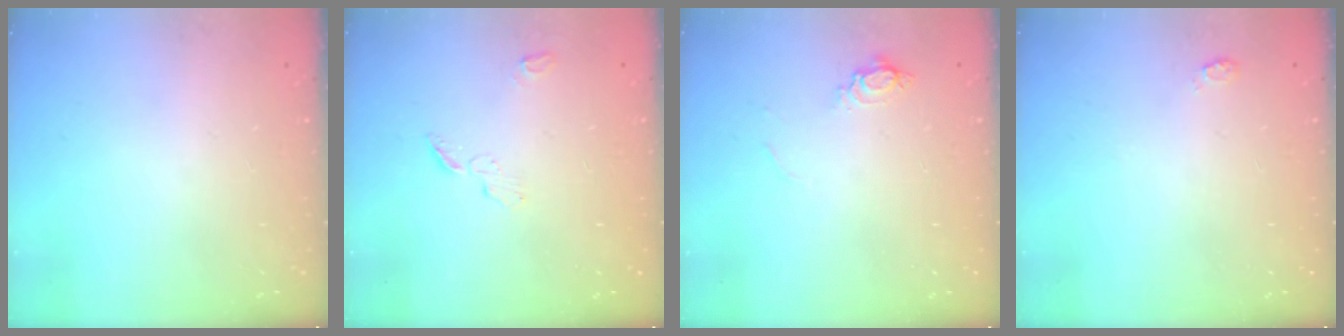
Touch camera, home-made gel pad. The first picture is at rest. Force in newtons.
{"total": 3.8, "press": 3.8, "slide": 0.4}
{"total": 6.9, "press": 6.8, "slide": 0.7}
{"total": 3.6, "press": 3.6, "slide": 0.6}